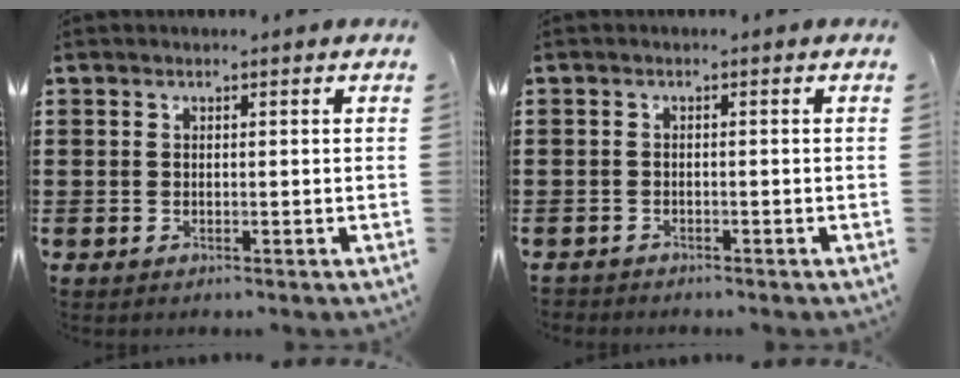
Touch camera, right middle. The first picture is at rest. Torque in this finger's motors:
{"motor_torque": [-0.24, 0.05, 0.08, 0.02]}